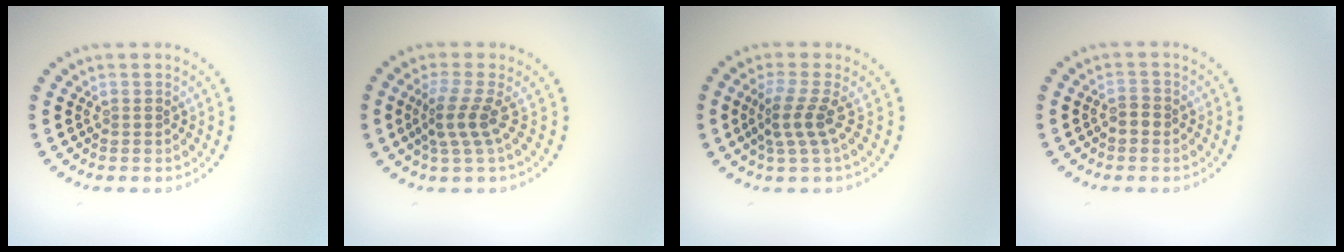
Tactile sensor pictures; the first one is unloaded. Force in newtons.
{"total": 2.7, "press": 1.9, "slide": 1.9}
{"total": 2.6, "press": 1.8, "slide": 1.9}
{"total": 1.2, "press": 1.2, "slide": 0.2}